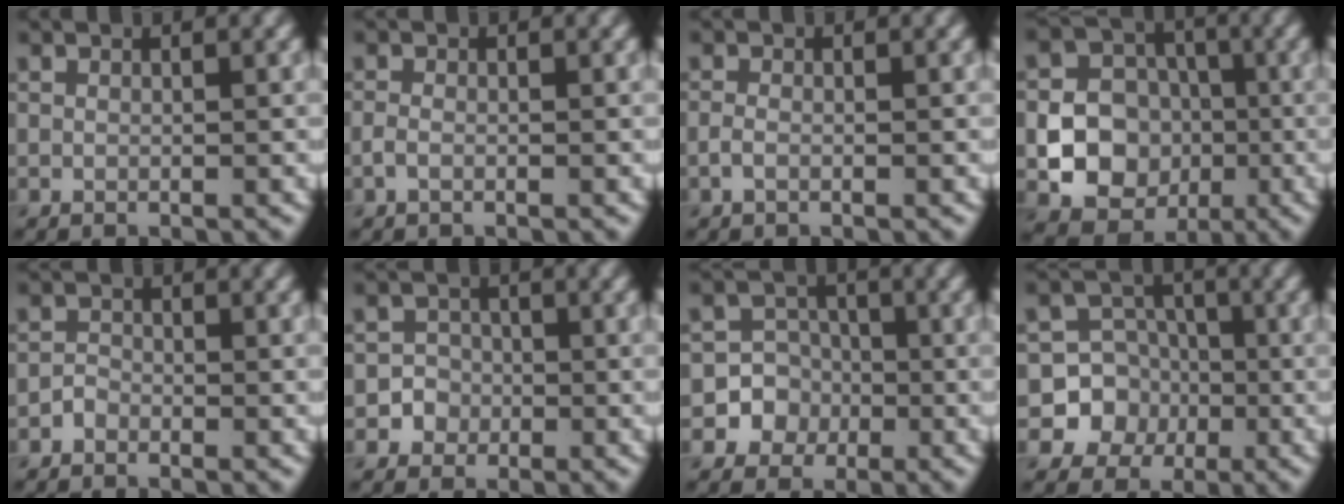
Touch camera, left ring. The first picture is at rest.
{"total": 1.0, "force": [-0.5, 0.5, 0.7], "torque": [-0.017, 0.000, -0.013]}
{"total": 1.0, "force": [-0.5, 0.4, 0.7], "torque": [-0.018, -0.001, -0.013]}
{"total": 11.5, "force": [-2.3, 10.6, 3.9], "torque": [-0.066, -0.018, -0.049]}
{"total": 1.0, "force": [-0.8, 0.6, 0.2], "torque": [-0.001, 0.003, -0.017]}
{"total": 2.3, "force": [-0.9, 2.2, 0.1], "torque": [0.027, 0.005, -0.023]}
{"total": 5.3, "force": [-1.8, 4.9, 0.3], "torque": [0.023, 0.012, -0.048]}
{"total": 6.9, "force": [-2.0, 6.5, 0.8], "torque": [0.008, 0.006, -0.057]}